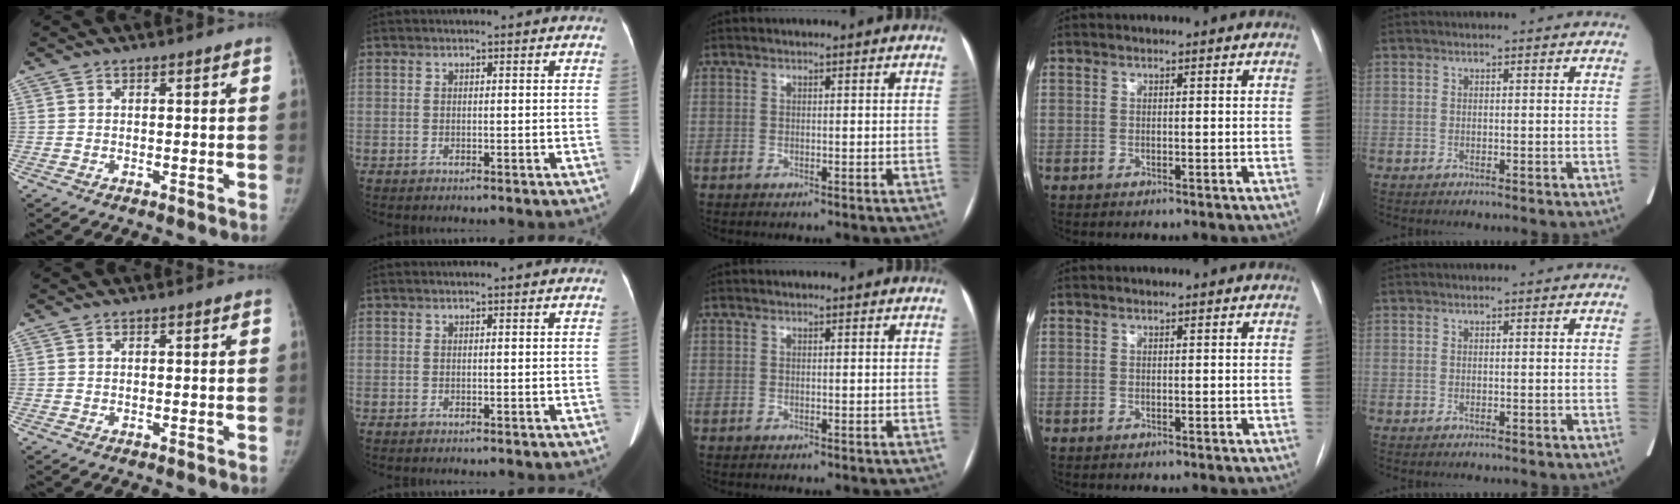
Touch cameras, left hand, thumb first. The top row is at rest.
{}